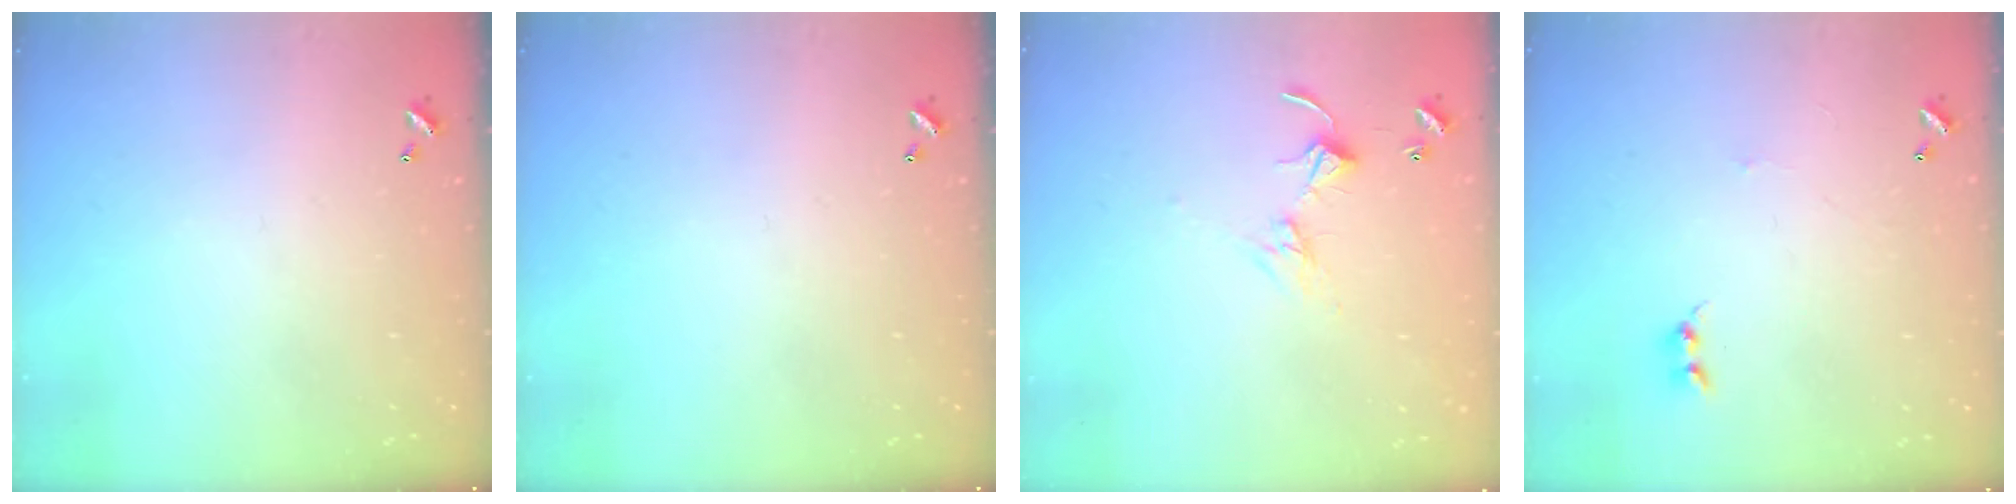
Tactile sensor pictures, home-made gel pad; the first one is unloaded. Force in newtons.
{"total": 0.0}
{"total": 3.1, "press": 3.1, "slide": 0.6}
{"total": 0.0}